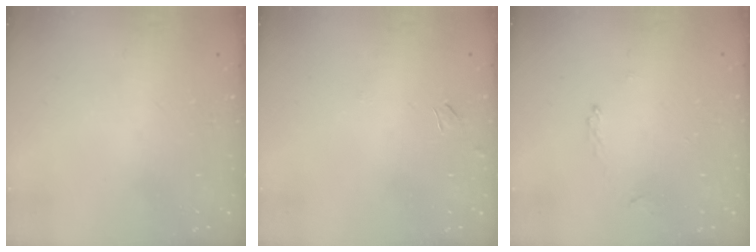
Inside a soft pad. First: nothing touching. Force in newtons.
{"total": 3.3, "press": 3.3, "slide": 0.4}
{"total": 1.4, "press": 1.3, "slide": 0.2}